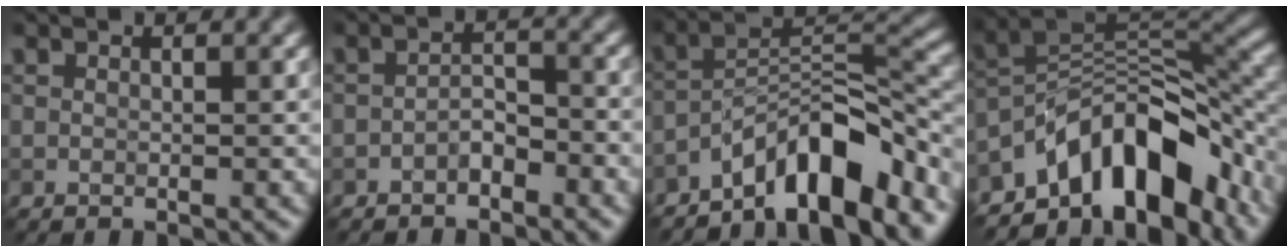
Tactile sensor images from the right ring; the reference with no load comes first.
{"total": 1.9, "force": [-1.3, 0.8, 1.1], "torque": [-0.020, 0.008, -0.027]}
{"total": 9.2, "force": [-6.4, 2.6, 6.1], "torque": [-0.084, 0.012, -0.120]}
{"total": 11.9, "force": [-6.8, 5.8, 7.8], "torque": [-0.111, 0.016, -0.130]}